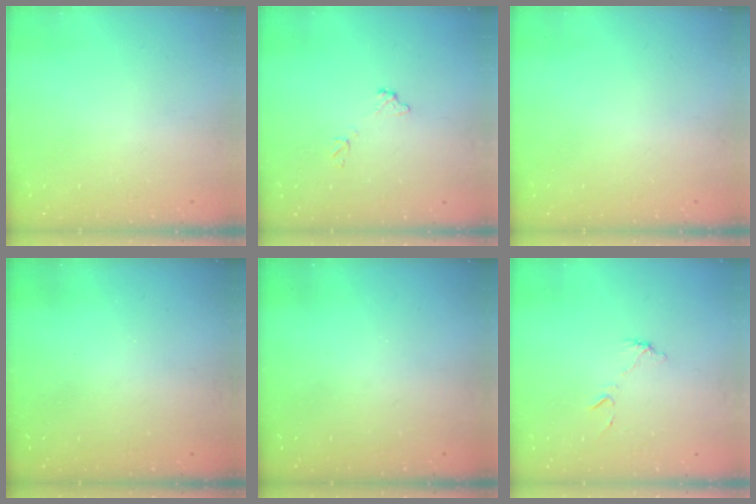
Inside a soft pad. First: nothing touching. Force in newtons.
{"total": 6.8, "press": 6.8, "slide": 0.4}
{"total": 0.0}
{"total": 3.3, "press": 3.3, "slide": 0.1}
{"total": 3.0, "press": 3.0, "slide": 0.2}
{"total": 5.9, "press": 5.9, "slide": 0.4}